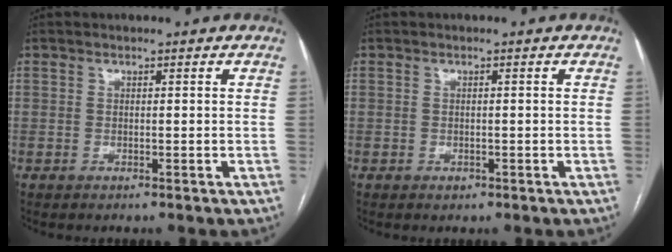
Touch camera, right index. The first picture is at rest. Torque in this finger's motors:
{"motor_torque": [-0.19, 0.15, -0.07, -0.05]}